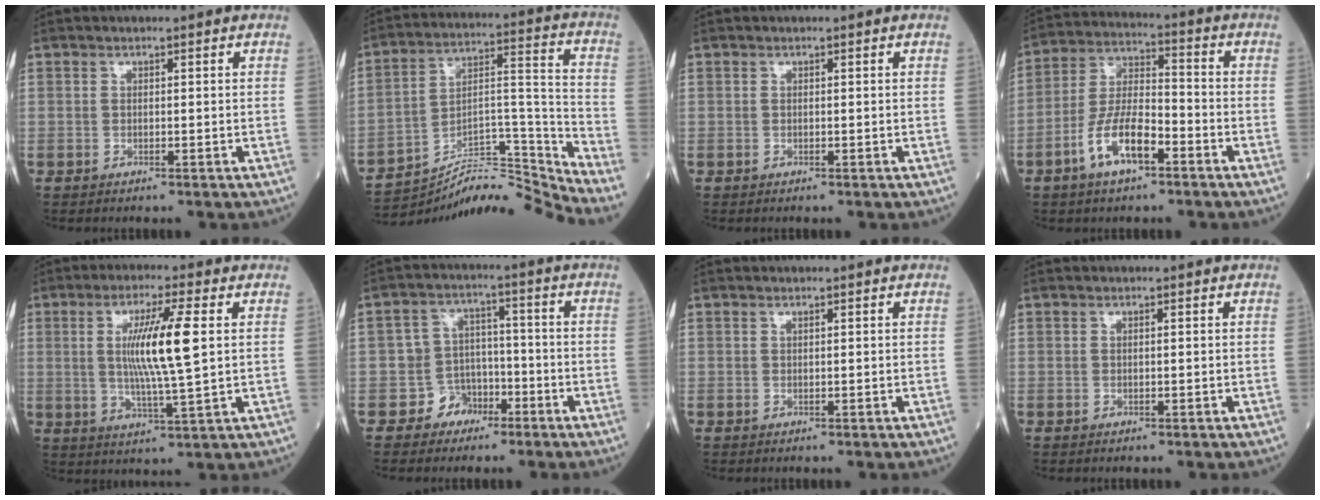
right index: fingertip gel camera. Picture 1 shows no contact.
{"total": 14.4, "force": [-13.8, -2.2, 3.1], "torque": [-0.042, 0.057, -0.239]}
{"total": 0.0}
{"total": 9.7, "force": [-4.9, 3.2, 7.6], "torque": [-0.158, 0.006, -0.097]}
{"total": 10.2, "force": [1.7, -0.1, 10.0], "torque": [-0.192, -0.004, 0.032]}
{"total": 5.2, "force": [-2.9, 4.4, 0.3], "torque": [0.005, 0.019, -0.047]}
{"total": 0.0}
{"total": 0.0}